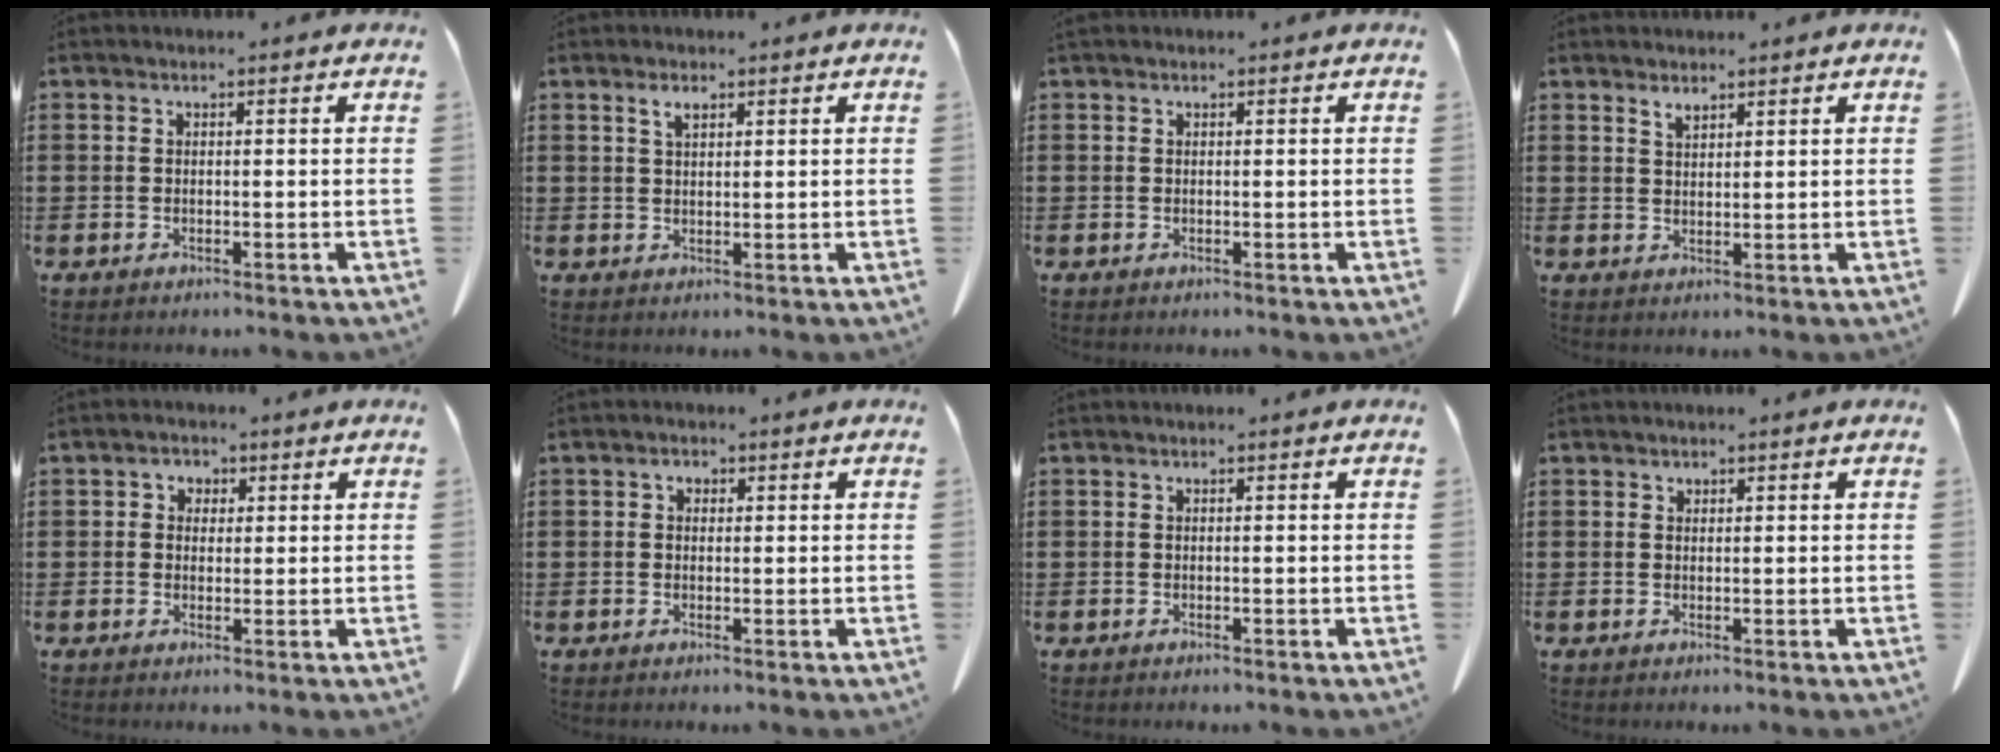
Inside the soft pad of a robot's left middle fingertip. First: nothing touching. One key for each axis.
{"total": 2.0, "fx": 1.2, "fy": 0.7, "fz": 1.4, "tx": -0.024, "ty": 0.000, "tz": 0.019}
{"total": 0.0}
{"total": 1.9, "fx": 1.6, "fy": 0.6, "fz": 0.7, "tx": -0.018, "ty": 0.000, "tz": 0.031}
{"total": 1.8, "fx": 0.4, "fy": 1.7, "fz": 0.5, "tx": -0.018, "ty": 0.009, "tz": 0.005}
{"total": 1.1, "fx": 0.2, "fy": 0.9, "fz": 0.6, "tx": -0.015, "ty": 0.007, "tz": 0.003}
{"total": 0.0}
{"total": 0.7, "fx": 0.6, "fy": 0.4, "fz": 0.0, "tx": -0.003, "ty": 0.000, "tz": 0.013}